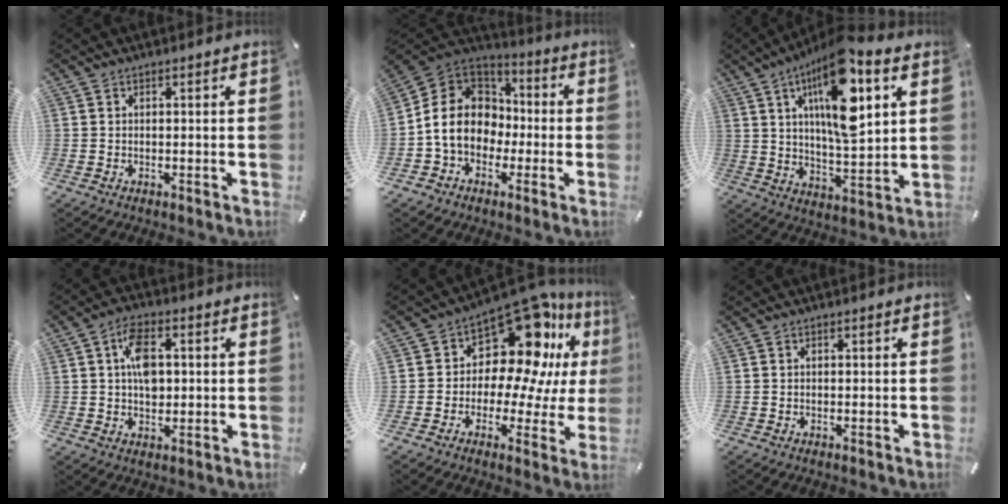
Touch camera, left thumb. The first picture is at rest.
{"total": 13.5, "force": [-2.5, 11.7, 6.2], "torque": [-0.136, 0.027, -0.043]}
{"total": 19.4, "force": [8.1, 7.0, 16.2], "torque": [-0.276, -0.026, 0.127]}
{"total": 7.8, "force": [1.1, 5.0, 5.9], "torque": [-0.099, 0.003, 0.015]}
{"total": 15.9, "force": [8.8, 9.0, 9.8], "torque": [-0.137, -0.092, 0.150]}
{"total": 0.0}